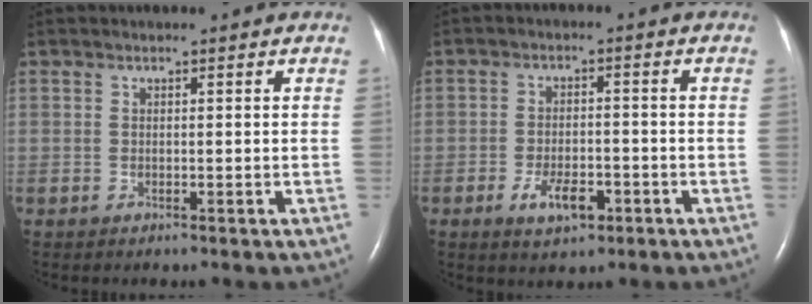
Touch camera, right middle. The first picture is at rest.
{"total": 5.2, "force": [-2.6, 2.3, 3.9], "torque": [-0.073, -0.001, -0.038]}